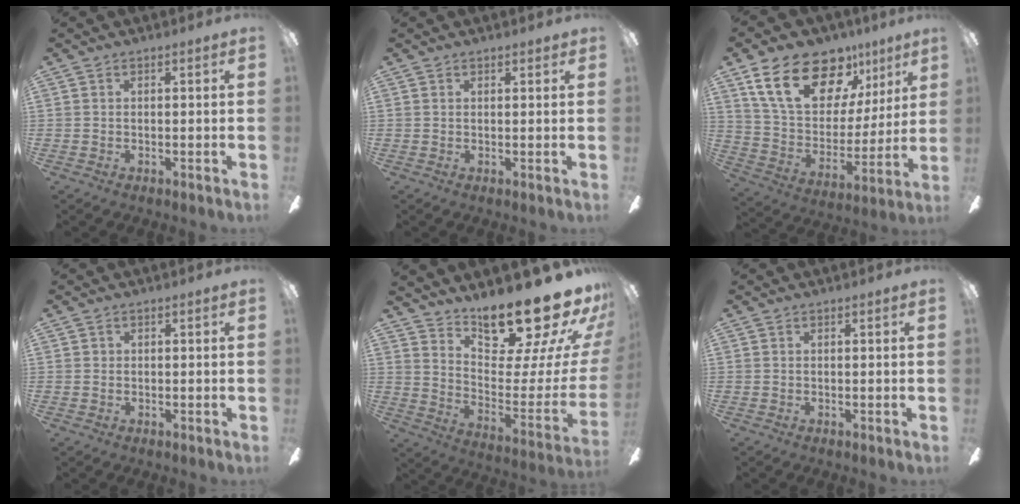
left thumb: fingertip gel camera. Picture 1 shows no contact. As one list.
[{"total": 0.9, "force": [0.7, 0.2, 0.6], "torque": [-0.005, -0.004, 0.011]}, {"total": 21.8, "force": [13.2, 12.5, 12.0], "torque": [-0.203, -0.065, 0.240]}, {"total": 1.1, "force": [-0.2, 1.0, 0.1], "torque": [-0.001, 0.006, -0.007]}, {"total": 24.3, "force": [20.5, 6.2, 11.4], "torque": [-0.148, -0.166, 0.339]}, {"total": 0.0}]